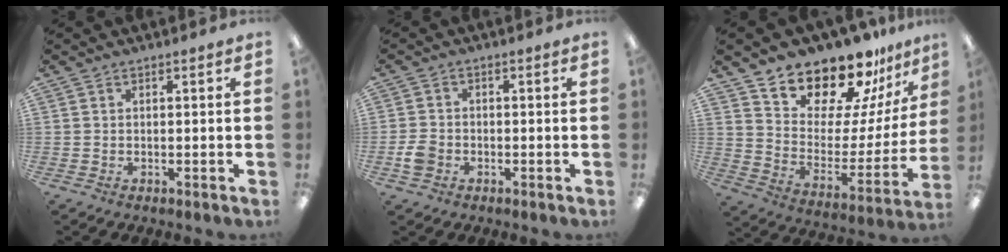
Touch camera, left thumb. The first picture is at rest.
{"total": 3.8, "force": [-1.3, 3.1, 1.9], "torque": [-0.036, 0.007, -0.025]}
{"total": 17.8, "force": [16.2, 6.0, 4.4], "torque": [-0.080, -0.143, 0.285]}